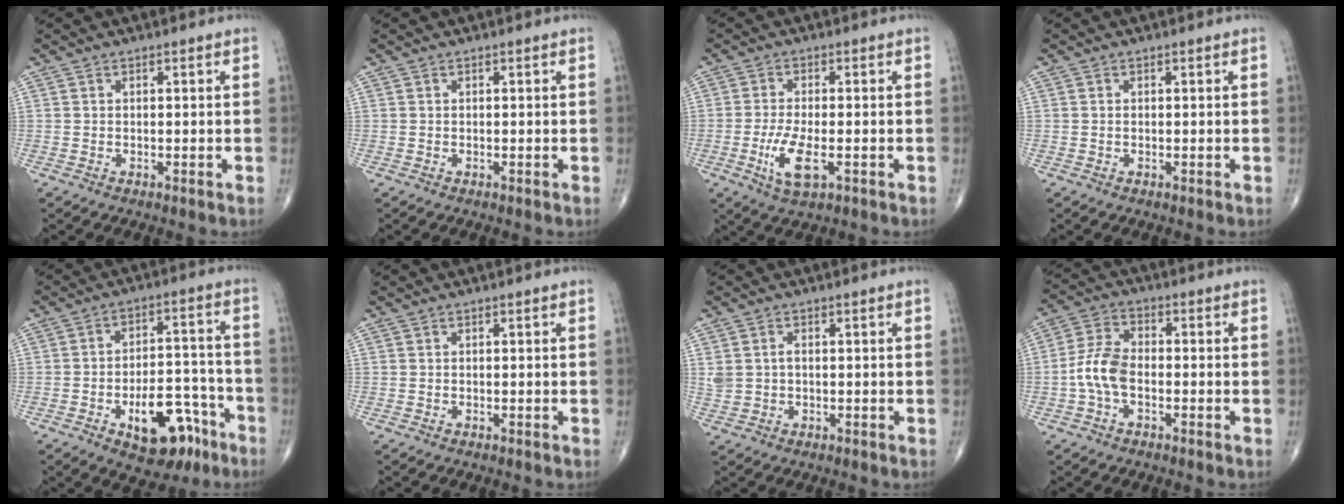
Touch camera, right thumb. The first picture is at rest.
{"total": 0.0}
{"total": 6.9, "force": [-2.2, 2.4, 6.1], "torque": [-0.123, -0.006, -0.037]}
{"total": 0.0}
{"total": 14.1, "force": [-7.2, 7.2, 9.7], "torque": [-0.108, 0.056, -0.095]}
{"total": 0.0}
{"total": 2.8, "force": [0.4, 2.0, 1.9], "torque": [-0.042, 0.005, 0.011]}
{"total": 7.2, "force": [-1.7, 4.1, 5.7], "torque": [-0.121, 0.023, -0.041]}